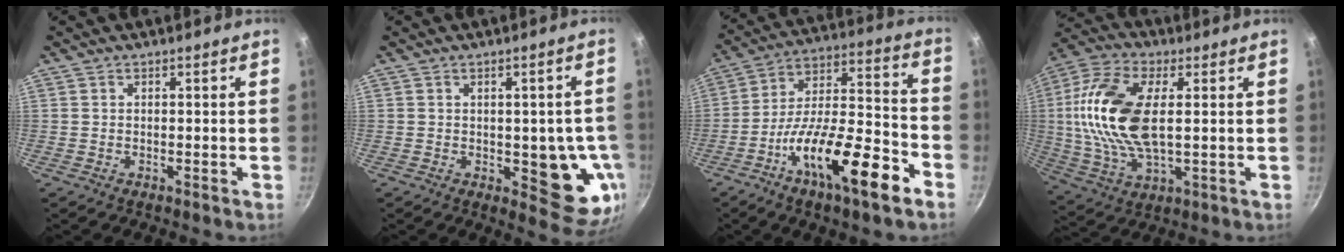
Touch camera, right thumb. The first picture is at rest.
{"total": 11.9, "force": [-2.0, 5.7, 10.2], "torque": [-0.068, -0.007, -0.021]}
{"total": 20.8, "force": [-10.5, 6.2, 16.8], "torque": [-0.251, 0.062, -0.183]}
{"total": 18.3, "force": [2.1, 9.2, 15.7], "torque": [-0.313, 0.005, 0.033]}